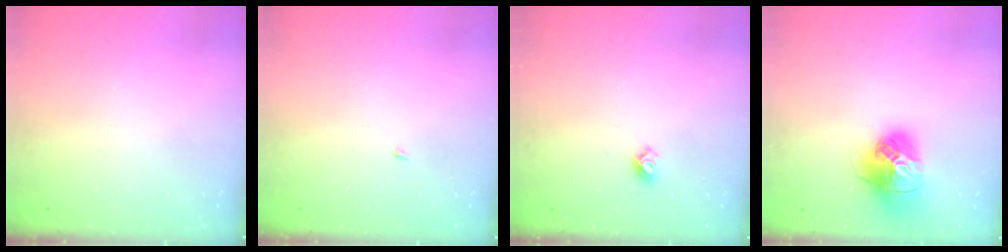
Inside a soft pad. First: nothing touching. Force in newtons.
{"total": 1.4, "press": 1.3, "slide": 0.1}
{"total": 5.5, "press": 5.5, "slide": 0.7}
{"total": 17.0, "press": 16.9, "slide": 1.7}